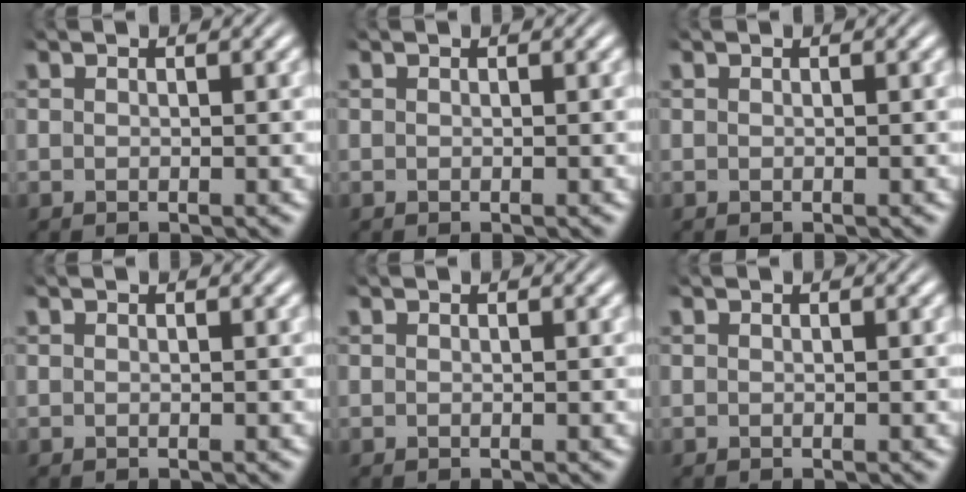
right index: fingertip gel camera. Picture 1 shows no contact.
{"total": 0.0}
{"total": 0.0}
{"total": 0.0}
{"total": 0.0}
{"total": 0.0}